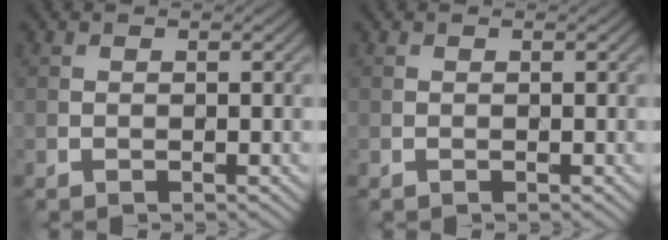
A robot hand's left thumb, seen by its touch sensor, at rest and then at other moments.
{"total": 0.0}